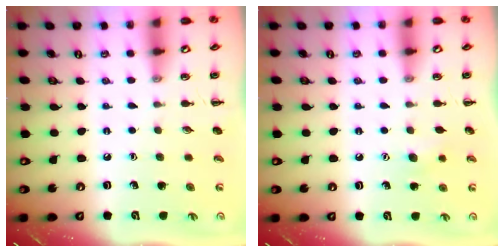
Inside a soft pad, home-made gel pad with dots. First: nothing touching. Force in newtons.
{"total": 7.0, "press": 6.8, "slide": 1.8}